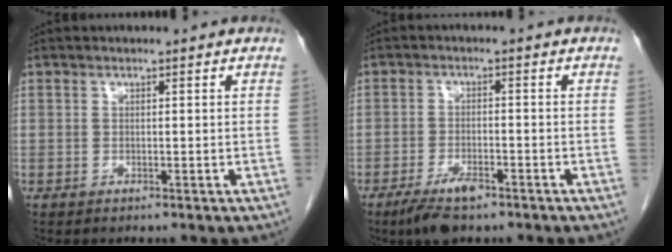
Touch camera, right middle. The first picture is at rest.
{"total": 5.2, "force": [-3.6, 1.5, 3.4], "torque": [-0.072, -0.006, -0.060]}